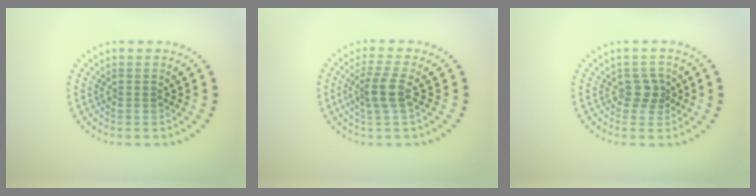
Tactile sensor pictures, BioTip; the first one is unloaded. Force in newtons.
{"total": 2.8, "press": 2.3, "slide": 1.7}
{"total": 1.8, "press": 1.4, "slide": 1.1}